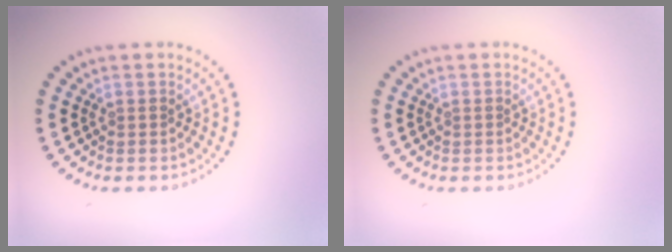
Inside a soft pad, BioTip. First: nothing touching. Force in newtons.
{"total": 0.0}